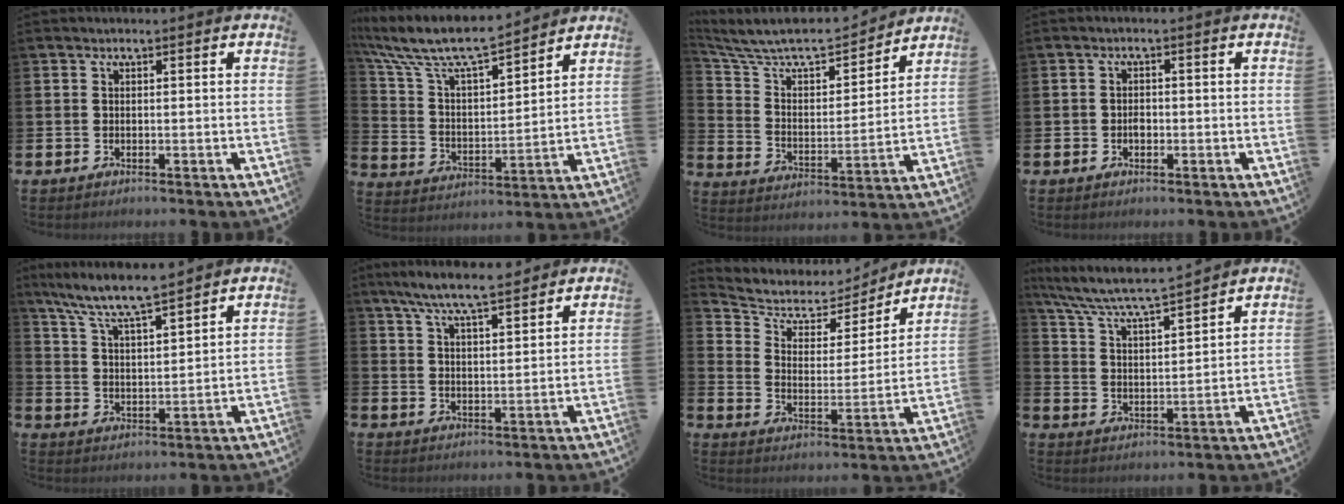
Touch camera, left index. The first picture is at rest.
{"total": 10.0, "force": [9.0, 2.2, 3.7], "torque": [-0.120, -0.058, 0.157]}
{"total": 9.3, "force": [8.3, 2.6, 3.0], "torque": [-0.107, -0.057, 0.142]}
{"total": 1.4, "force": [-0.4, 1.1, 0.8], "torque": [-0.008, 0.001, -0.010]}
{"total": 8.1, "force": [7.4, 0.5, 3.0], "torque": [-0.091, -0.042, 0.133]}
{"total": 7.4, "force": [6.8, 0.8, 2.8], "torque": [-0.072, -0.025, 0.123]}
{"total": 5.4, "force": [4.5, 2.8, 1.2], "torque": [-0.060, -0.033, 0.071]}
{"total": 6.4, "force": [6.0, 0.1, 2.2], "torque": [-0.072, -0.043, 0.101]}